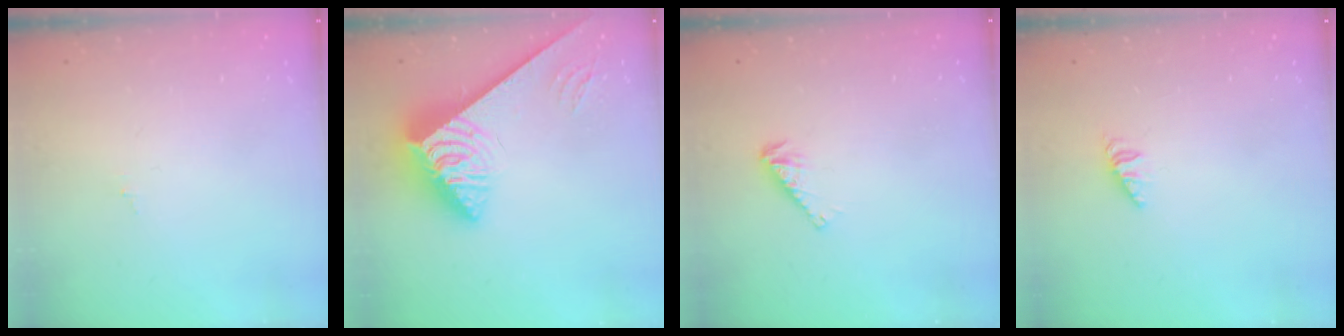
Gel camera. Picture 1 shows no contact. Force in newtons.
{"total": 5.5, "press": 5.5, "slide": 0.5}
{"total": 3.4, "press": 3.3, "slide": 0.5}
{"total": 1.2, "press": 1.2, "slide": 0.3}